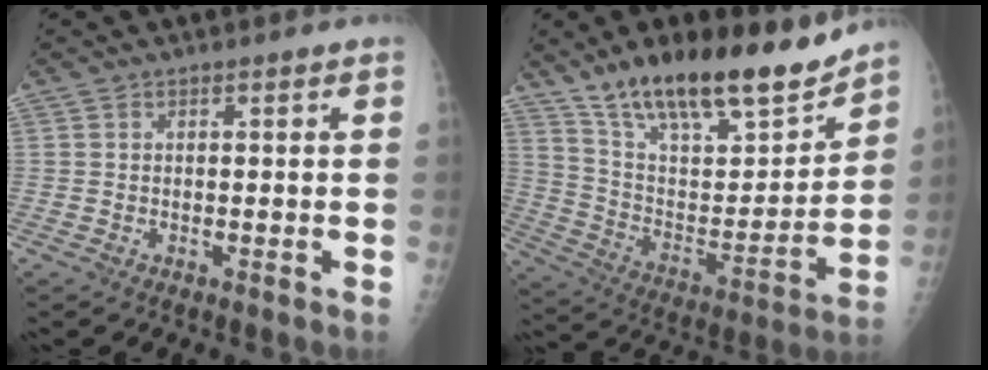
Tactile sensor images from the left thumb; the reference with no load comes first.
{"total": 23.5, "force": [18.1, 7.3, 13.2], "torque": [-0.180, -0.083, 0.308]}